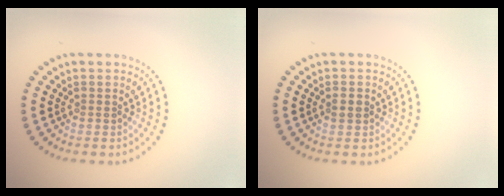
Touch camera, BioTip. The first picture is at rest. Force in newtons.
{"total": 1.2, "press": 1.2, "slide": 0.2}